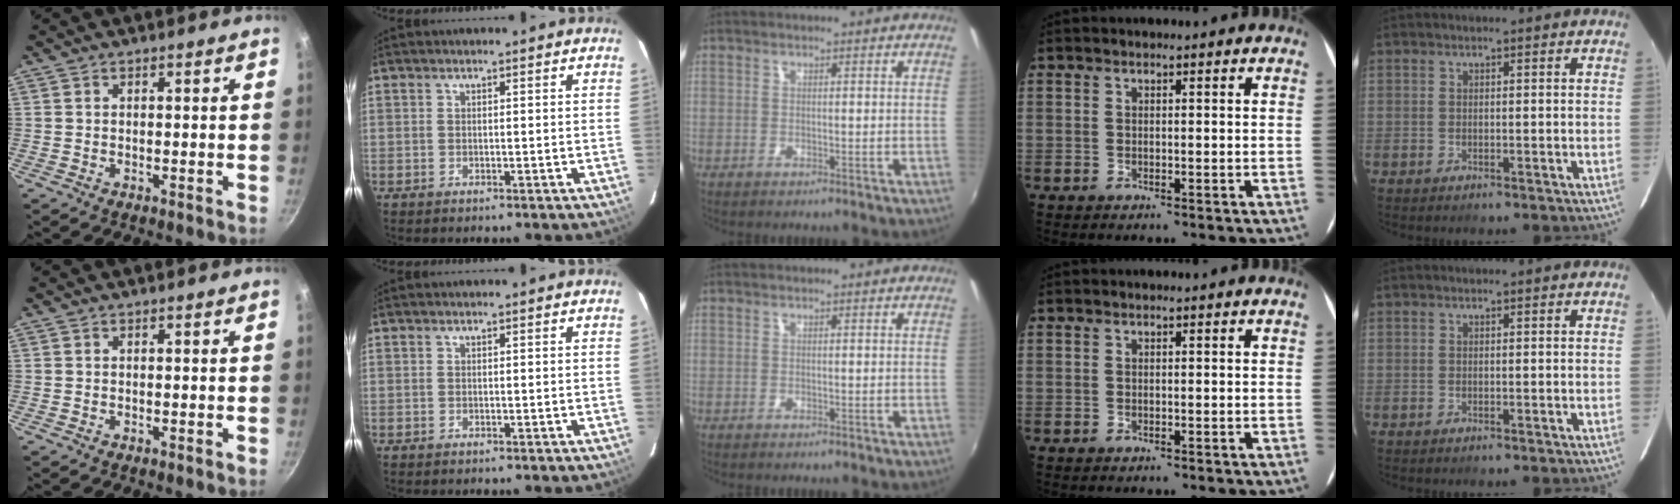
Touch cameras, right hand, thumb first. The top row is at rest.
{}